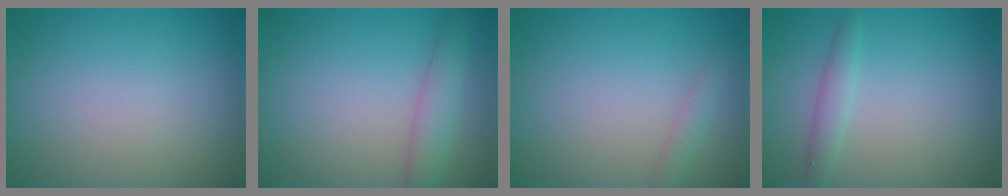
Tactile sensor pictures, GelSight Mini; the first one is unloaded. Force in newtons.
{"total": 2.5, "press": 2.5, "slide": 0.1}
{"total": 1.2, "press": 1.2, "slide": 0.0}
{"total": 1.6, "press": 1.6, "slide": 0.1}